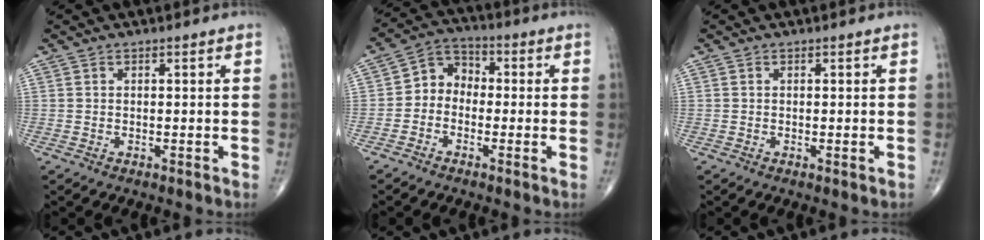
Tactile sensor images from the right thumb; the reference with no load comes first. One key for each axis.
{"total": 6.0, "fx": -1.2, "fy": 5.0, "fz": 3.2, "tx": -0.026, "ty": 0.029, "tz": -0.043}
{"total": 0.6, "fx": -0.3, "fy": 0.0, "fz": 0.6, "tx": -0.007, "ty": -0.002, "tz": -0.003}